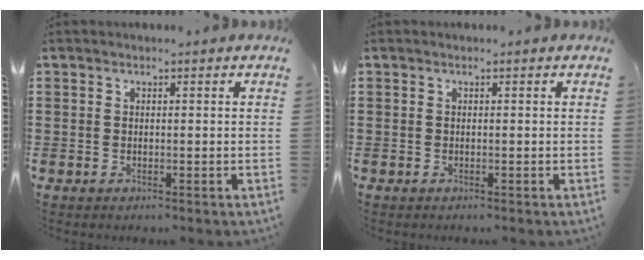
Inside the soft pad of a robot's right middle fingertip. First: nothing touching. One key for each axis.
{"total": 0.0}